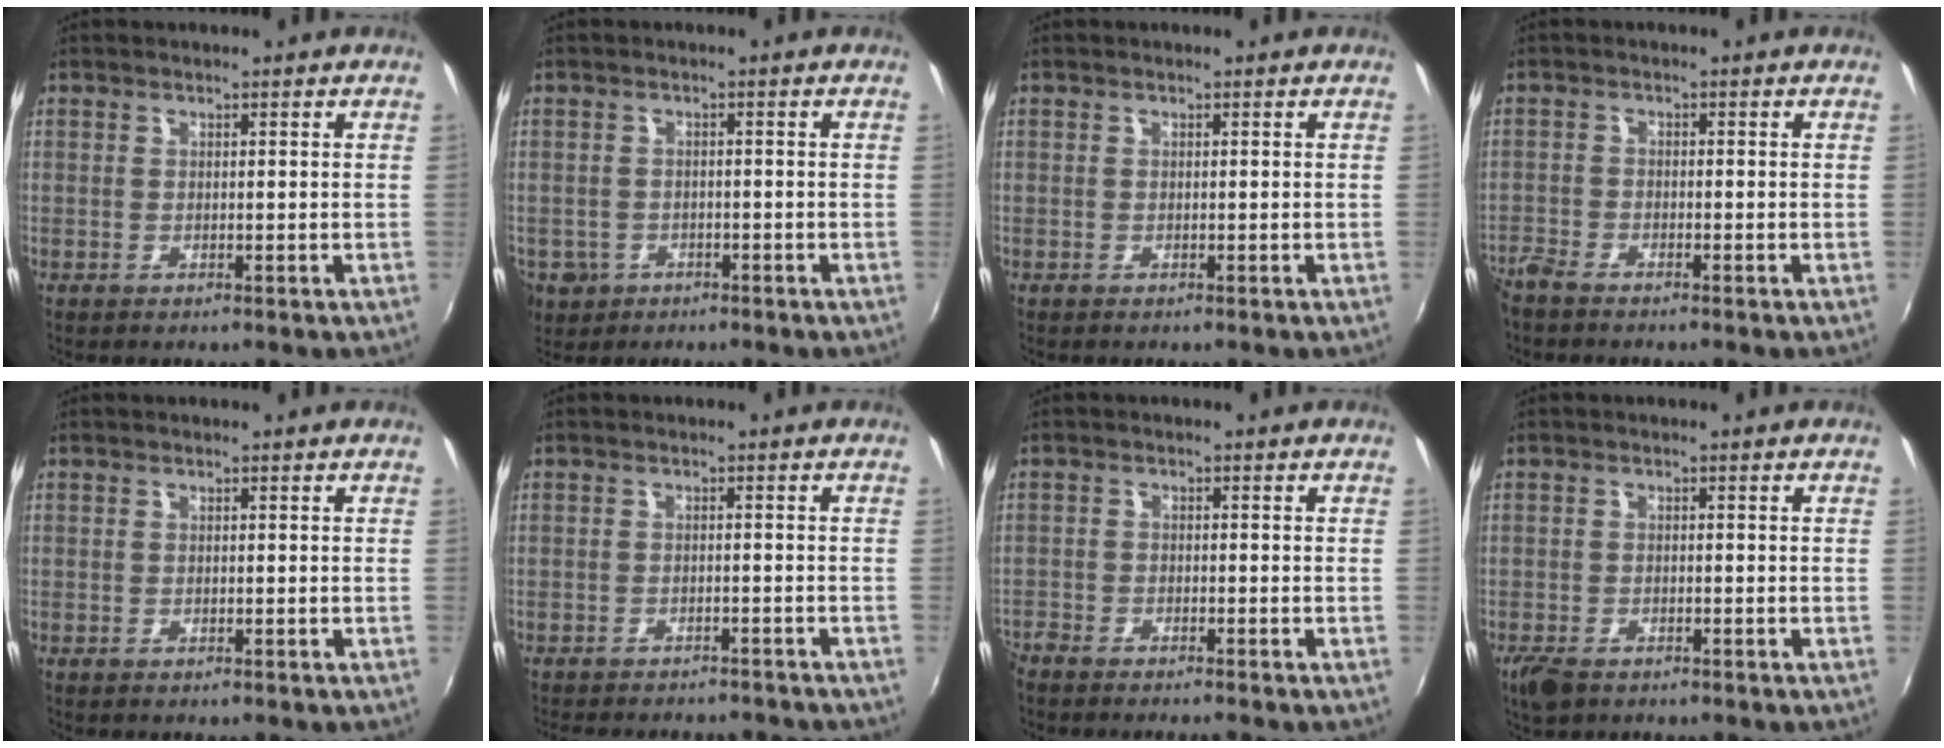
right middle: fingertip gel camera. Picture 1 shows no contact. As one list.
[{"total": 6.8, "force": [-2.7, 5.7, 2.4], "torque": [-0.070, -0.008, -0.037]}, {"total": 0.0}, {"total": 3.5, "force": [-3.2, 0.8, 1.1], "torque": [-0.035, -0.013, -0.067]}, {"total": 0.0}, {"total": 11.5, "force": [-10.2, 3.1, 4.4], "torque": [-0.098, -0.016, -0.138]}, {"total": 4.6, "force": [-4.3, 0.8, 1.3], "torque": [-0.050, -0.019, -0.084]}, {"total": 4.0, "force": [-2.9, 1.9, 2.0], "torque": [-0.053, -0.013, -0.056]}]